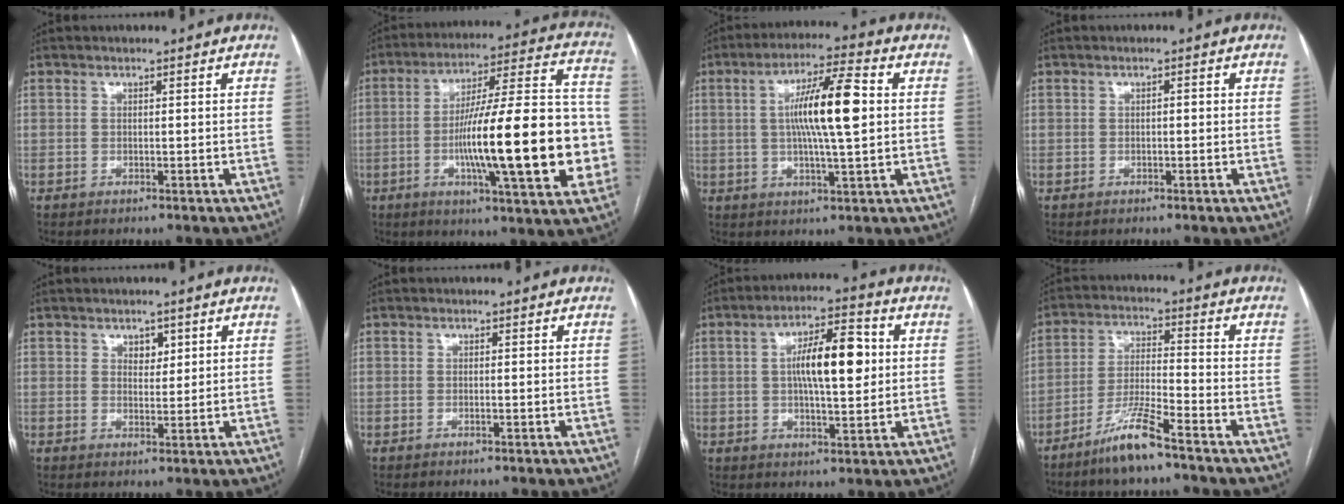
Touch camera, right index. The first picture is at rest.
{"total": 24.4, "force": [-4.7, 3.4, 23.8], "torque": [-0.318, 0.019, -0.066]}
{"total": 11.6, "force": [1.2, 0.9, 11.5], "torque": [-0.203, 0.010, 0.019]}
{"total": 0.7, "force": [-0.1, 0.2, 0.6], "torque": [-0.007, 0.003, -0.002]}
{"total": 2.3, "force": [1.2, 1.4, 1.3], "torque": [-0.015, 0.000, 0.019]}
{"total": 0.0}
{"total": 10.6, "force": [1.4, 3.0, 10.0], "torque": [-0.172, 0.021, 0.022]}
{"total": 8.2, "force": [-6.0, 0.1, 5.6], "torque": [-0.115, -0.019, -0.116]}